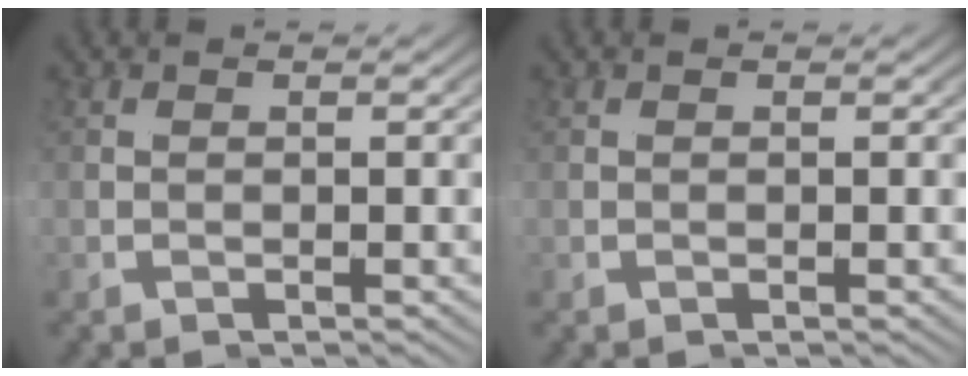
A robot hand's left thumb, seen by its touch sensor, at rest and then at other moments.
{"total": 0.0}